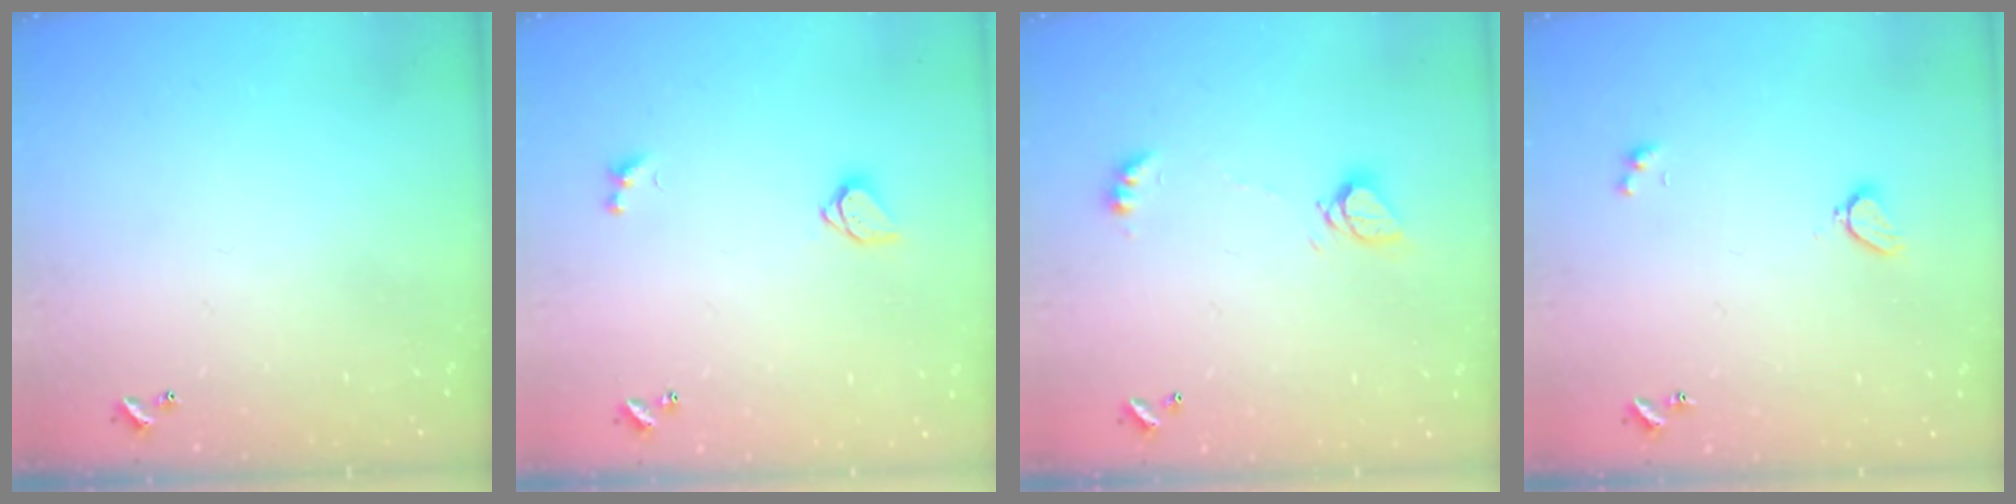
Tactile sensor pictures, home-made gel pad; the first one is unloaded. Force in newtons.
{"total": 1.6, "press": 1.5, "slide": 0.3}
{"total": 6.4, "press": 6.4, "slide": 0.6}
{"total": 2.1, "press": 2.0, "slide": 0.5}